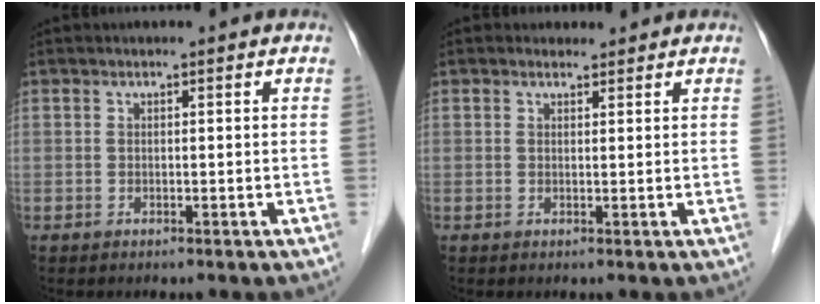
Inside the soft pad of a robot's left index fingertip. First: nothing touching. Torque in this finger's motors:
{"motor_torque": [0.45, -0.33, -0.02, -0.01]}